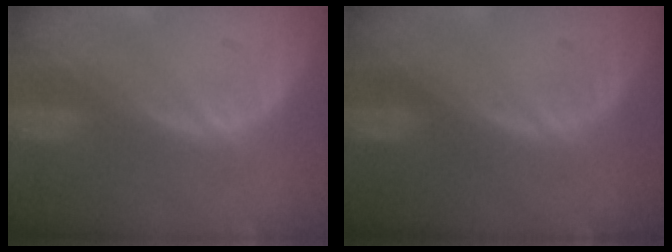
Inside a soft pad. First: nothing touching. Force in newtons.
{"total": 0.0}